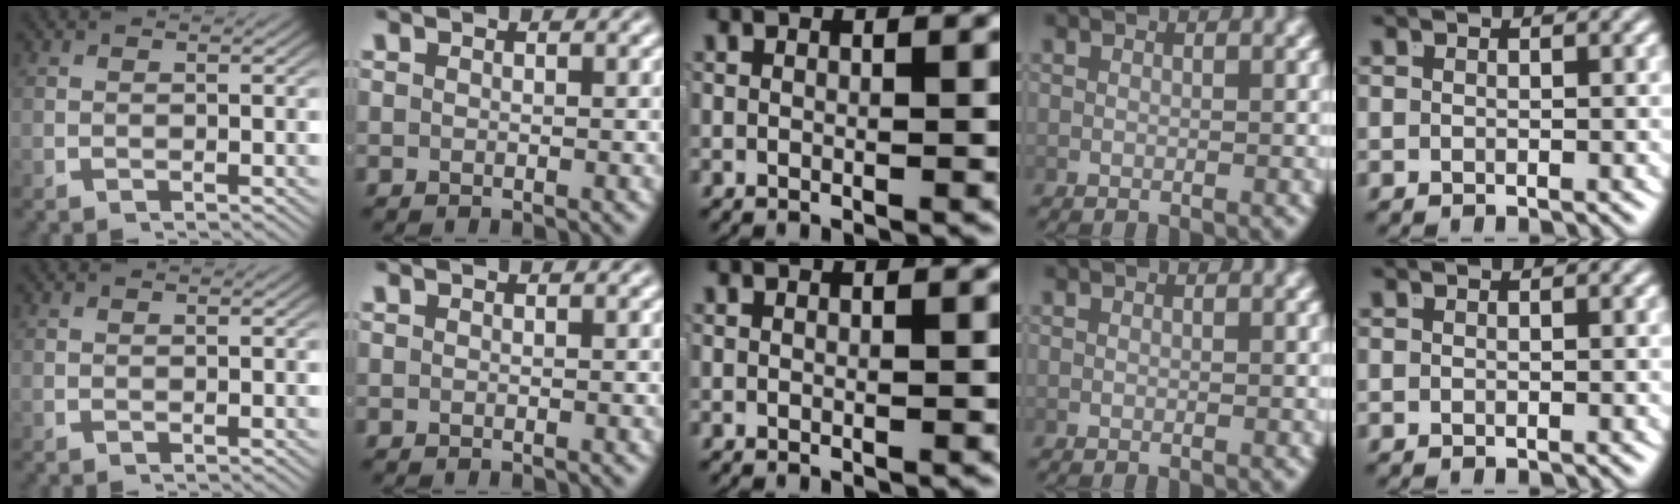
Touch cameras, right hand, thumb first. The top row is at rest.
{}